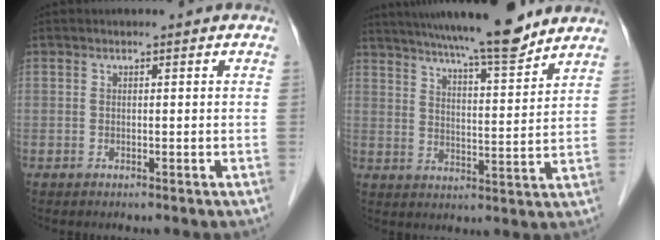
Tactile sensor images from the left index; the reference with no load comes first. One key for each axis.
{"total": 15.6, "fx": 13.5, "fy": 0.7, "fz": 7.8, "tx": -0.124, "ty": 0.002, "tz": 0.201}